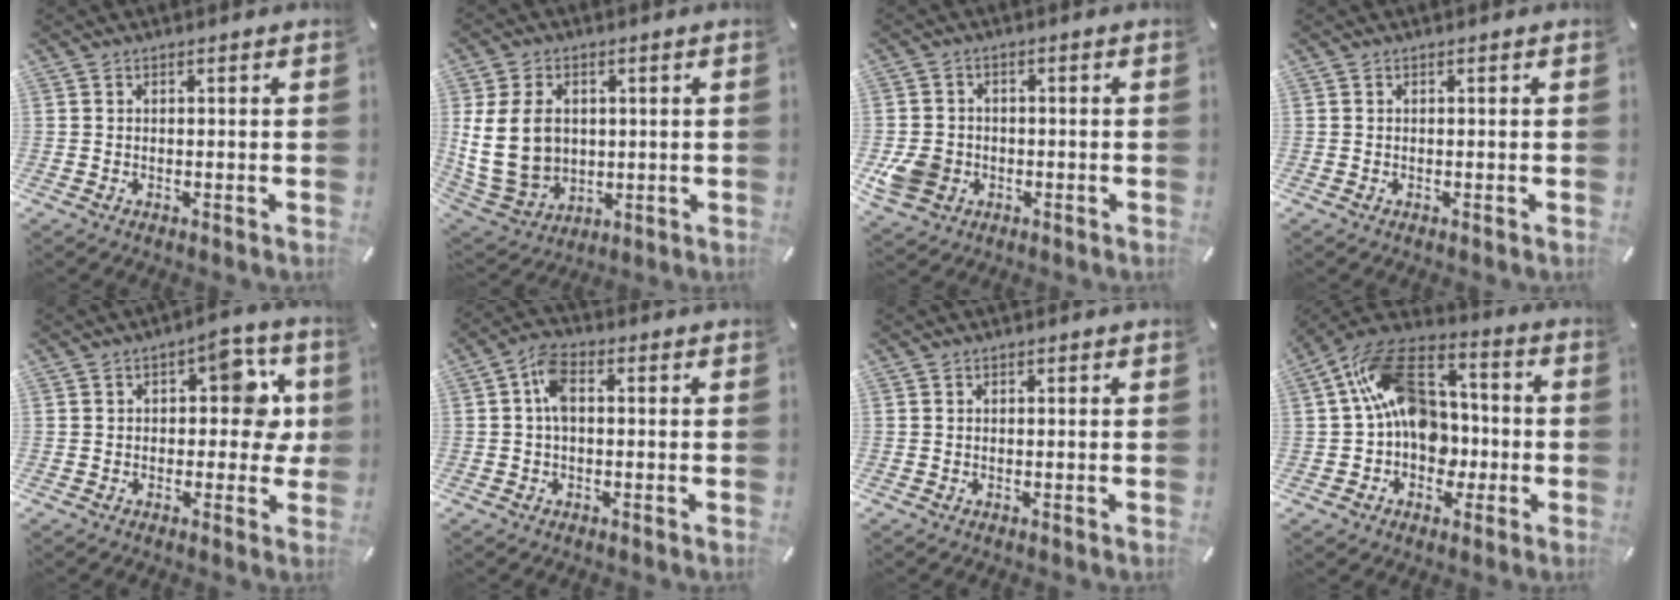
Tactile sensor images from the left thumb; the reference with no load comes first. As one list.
[{"total": 13.9, "force": [1.9, 11.1, 8.2], "torque": [-0.172, -0.009, 0.034]}, {"total": 6.9, "force": [-1.9, 6.0, 2.8], "torque": [-0.065, 0.008, -0.034]}, {"total": 0.0}, {"total": 10.7, "force": [2.2, 6.2, 8.5], "torque": [-0.096, -0.004, 0.032]}, {"total": 5.5, "force": [0.3, 3.1, 4.6], "torque": [-0.100, 0.008, 0.003]}, {"total": 0.0}, {"total": 17.8, "force": [1.1, 13.8, 11.2], "torque": [-0.197, 0.000, 0.023]}]